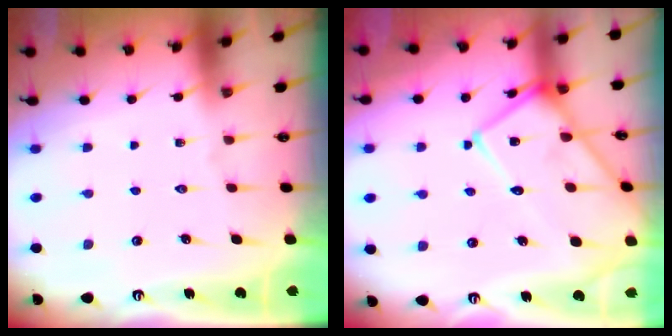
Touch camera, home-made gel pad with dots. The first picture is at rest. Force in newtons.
{"total": 16.5, "press": 16.4, "slide": 1.4}